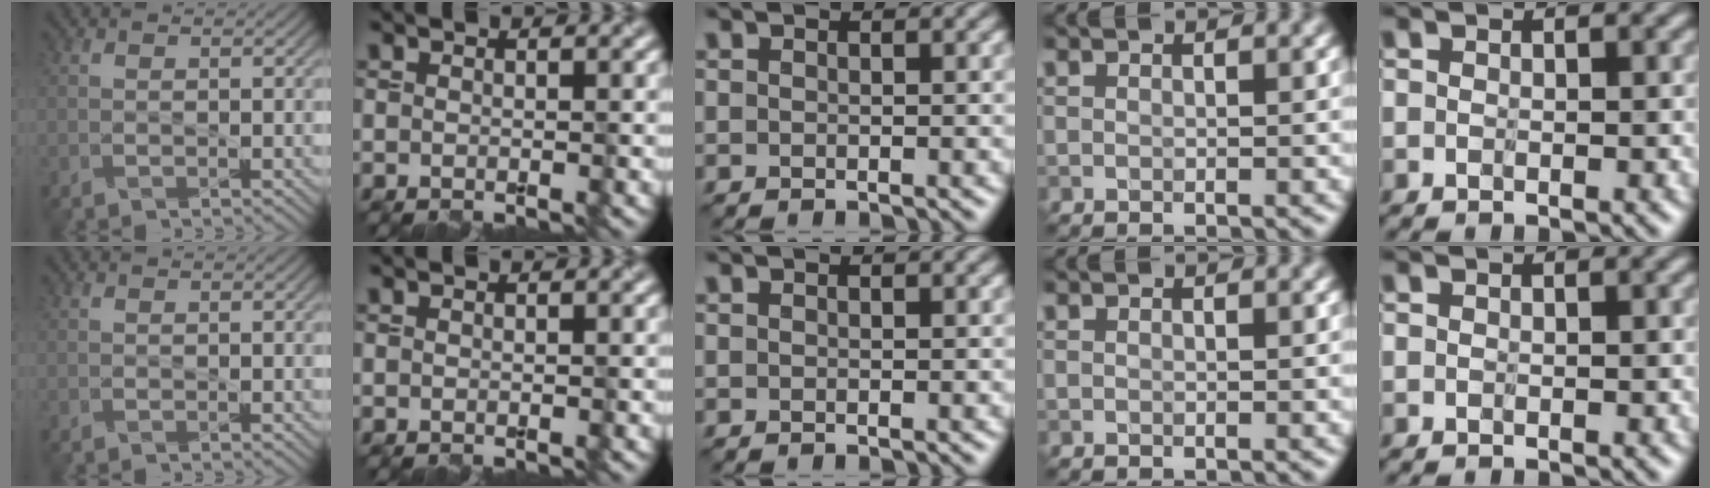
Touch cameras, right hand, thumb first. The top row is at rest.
{}